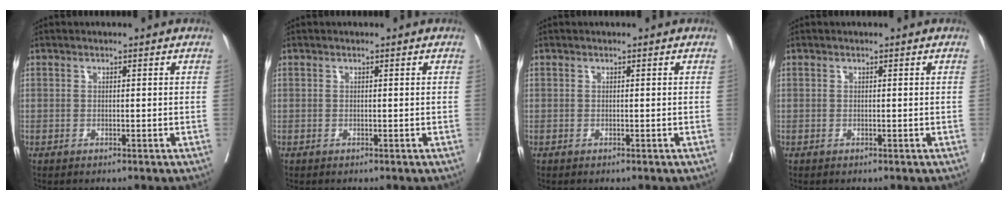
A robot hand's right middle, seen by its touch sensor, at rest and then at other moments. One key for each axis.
{"total": 0.0}
{"total": 0.0}
{"total": 0.0}